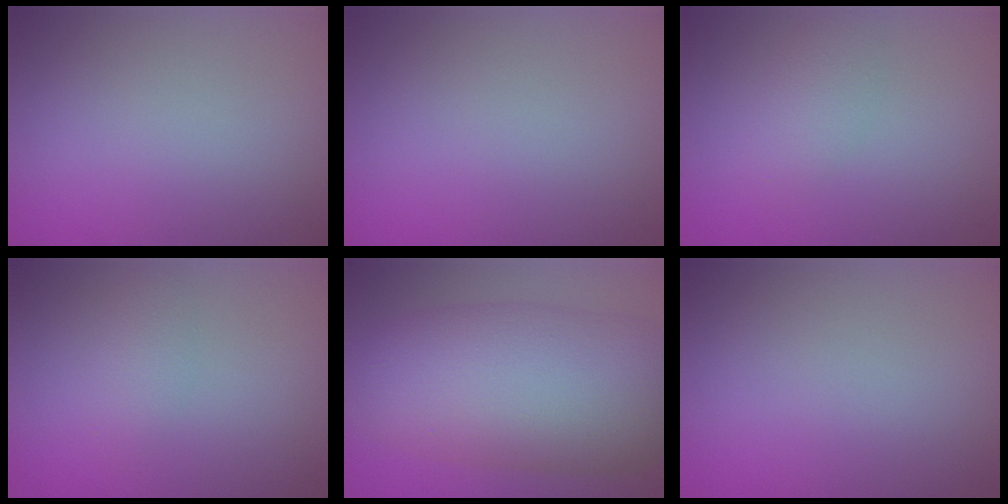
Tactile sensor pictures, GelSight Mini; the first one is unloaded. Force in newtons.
{"total": 0.0}
{"total": 2.2, "press": 2.2, "slide": 0.1}
{"total": 1.6, "press": 1.6, "slide": 0.1}
{"total": 12.3, "press": 12.3, "slide": 0.1}
{"total": 0.0}